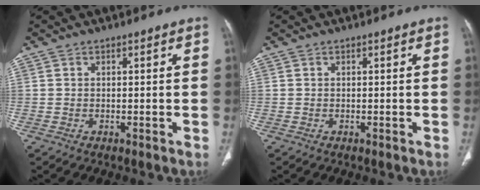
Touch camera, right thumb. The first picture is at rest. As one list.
[{"total": 0.0}]